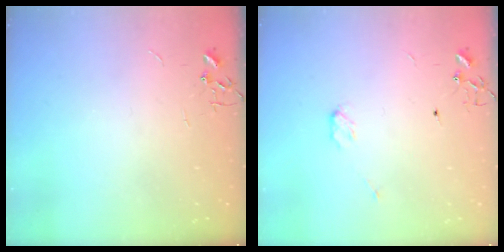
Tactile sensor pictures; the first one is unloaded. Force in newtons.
{"total": 3.4, "press": 3.3, "slide": 0.5}